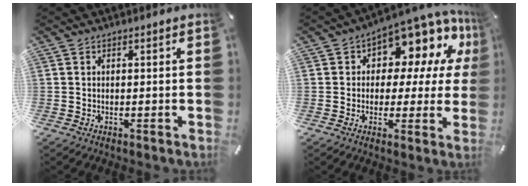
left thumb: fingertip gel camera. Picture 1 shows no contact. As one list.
[{"total": 10.8, "force": [7.2, 5.8, 5.7], "torque": [-0.079, -0.074, 0.126]}]